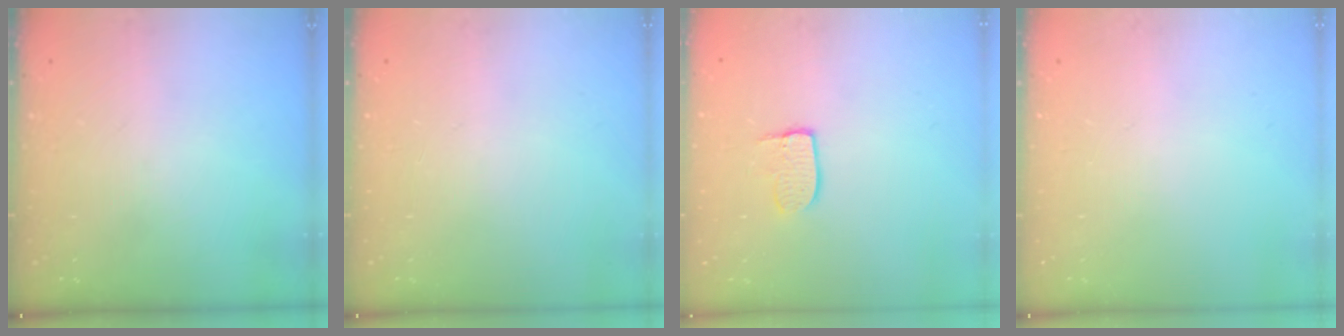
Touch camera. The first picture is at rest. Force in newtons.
{"total": 0.0}
{"total": 5.9, "press": 5.9, "slide": 0.2}
{"total": 0.0}